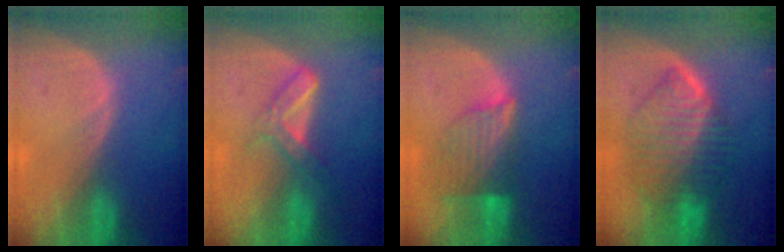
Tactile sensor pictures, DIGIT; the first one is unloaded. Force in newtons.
{"total": 5.3, "press": 4.6, "slide": 2.7}
{"total": 7.2, "press": 6.5, "slide": 3.1}
{"total": 9.1, "press": 9.1, "slide": 0.5}